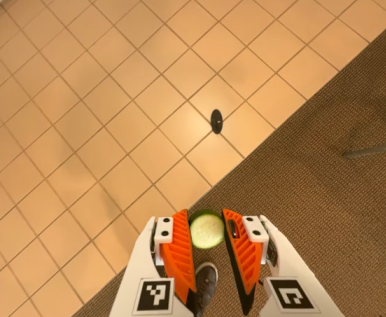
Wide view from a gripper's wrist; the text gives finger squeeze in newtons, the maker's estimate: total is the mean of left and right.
{"total": 8.1, "left": 8.2, "right": 7.9}